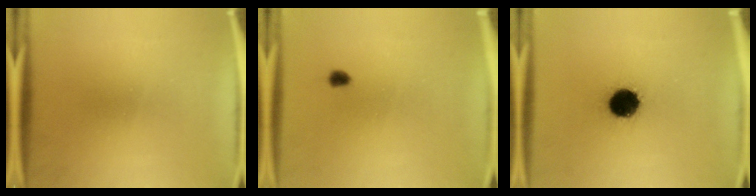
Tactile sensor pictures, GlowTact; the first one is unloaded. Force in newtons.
{"total": 1.7}
{"total": 12.4}